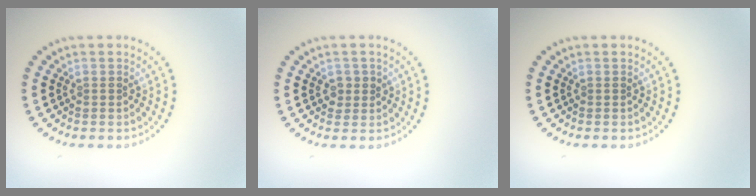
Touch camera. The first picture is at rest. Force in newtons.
{"total": 1.3, "press": 1.2, "slide": 0.4}
{"total": 0.0}